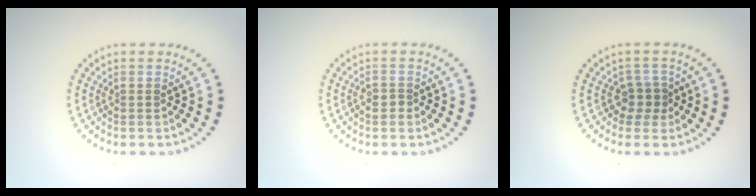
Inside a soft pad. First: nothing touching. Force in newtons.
{"total": 1.3, "press": 1.2, "slide": 0.6}
{"total": 1.8, "press": 1.5, "slide": 1.1}